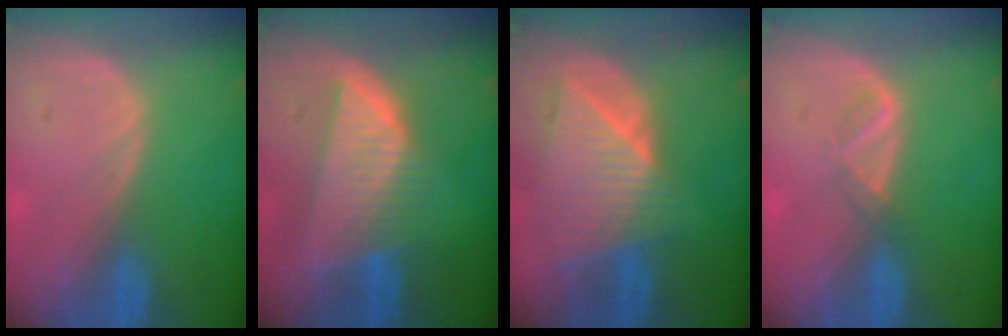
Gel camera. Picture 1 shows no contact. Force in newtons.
{"total": 8.1, "press": 7.2, "slide": 3.8}
{"total": 9.0, "press": 8.0, "slide": 4.2}
{"total": 1.9, "press": 1.8, "slide": 0.7}